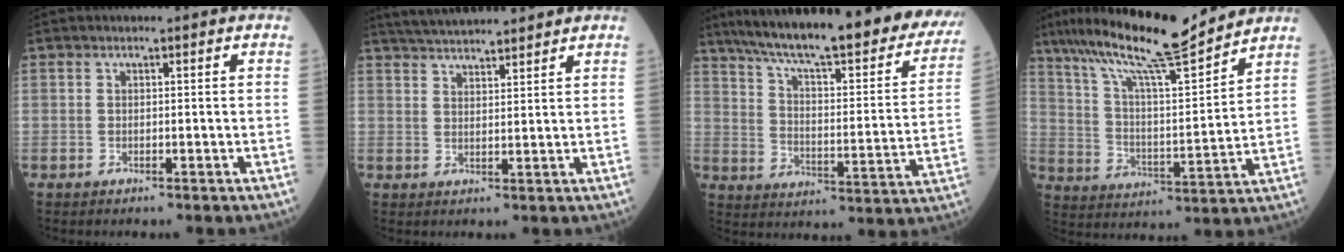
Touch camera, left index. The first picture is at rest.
{"total": 10.5, "force": [9.6, 1.4, 4.0], "torque": [-0.071, 0.026, 0.159]}
{"total": 33.6, "force": [27.3, 5.9, 18.6], "torque": [-0.284, -0.042, 0.361]}
{"total": 18.0, "force": [15.3, 1.1, 9.4], "torque": [-0.167, 0.012, 0.266]}